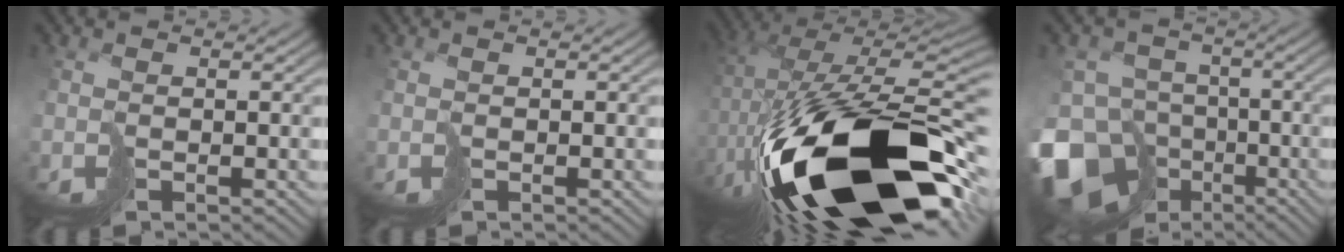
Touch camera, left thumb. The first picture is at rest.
{"total": 0.0}
{"total": 22.4, "force": [-8.2, 10.6, 18.0], "torque": [-0.359, -0.040, -0.121]}
{"total": 18.0, "force": [-8.9, 13.3, 8.3], "torque": [-0.229, -0.038, -0.133]}